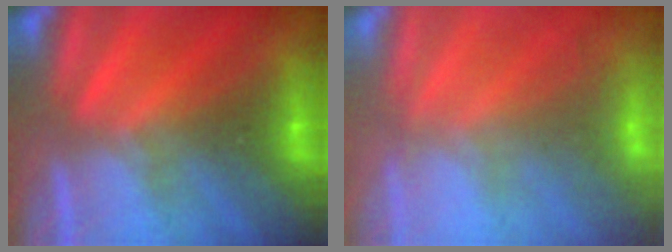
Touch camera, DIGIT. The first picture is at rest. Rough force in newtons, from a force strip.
{"total": 7.5}